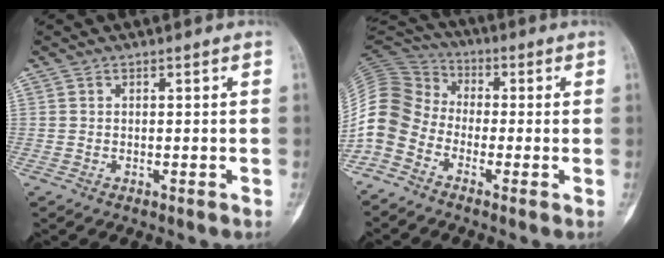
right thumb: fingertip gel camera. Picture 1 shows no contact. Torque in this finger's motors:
{"motor_torque": [0.02, 0.66, 1.28, -0.35, 0.24]}